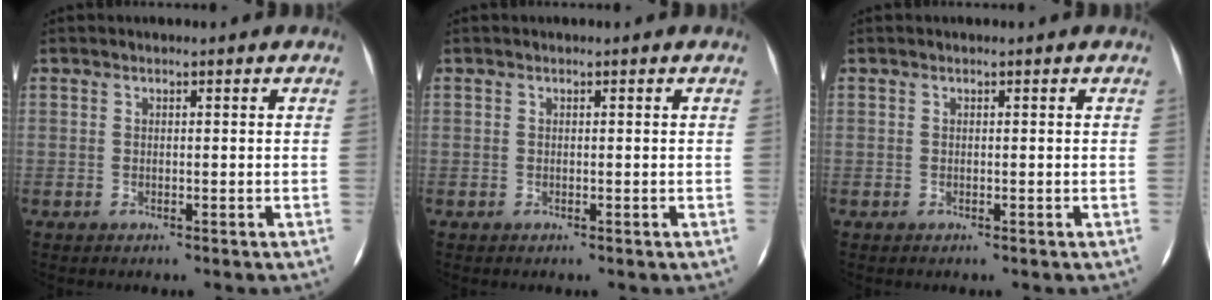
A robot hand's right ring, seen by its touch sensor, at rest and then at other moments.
{"total": 0.0}
{"total": 0.0}